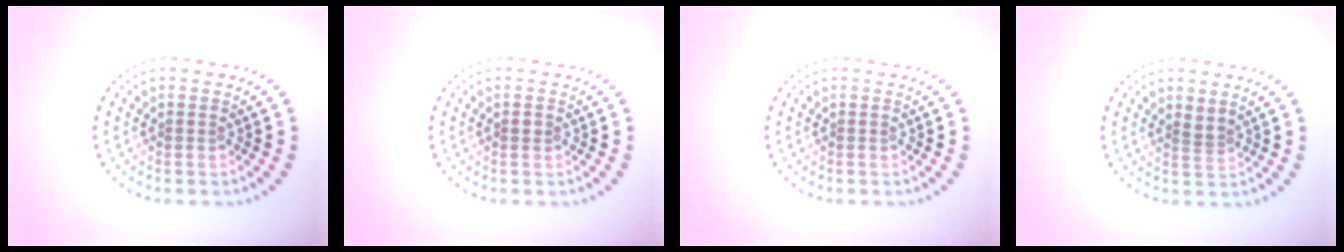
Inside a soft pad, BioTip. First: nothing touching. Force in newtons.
{"total": 0.7, "press": 0.7, "slide": 0.1}
{"total": 0.0}
{"total": 1.0, "press": 0.6, "slide": 0.8}